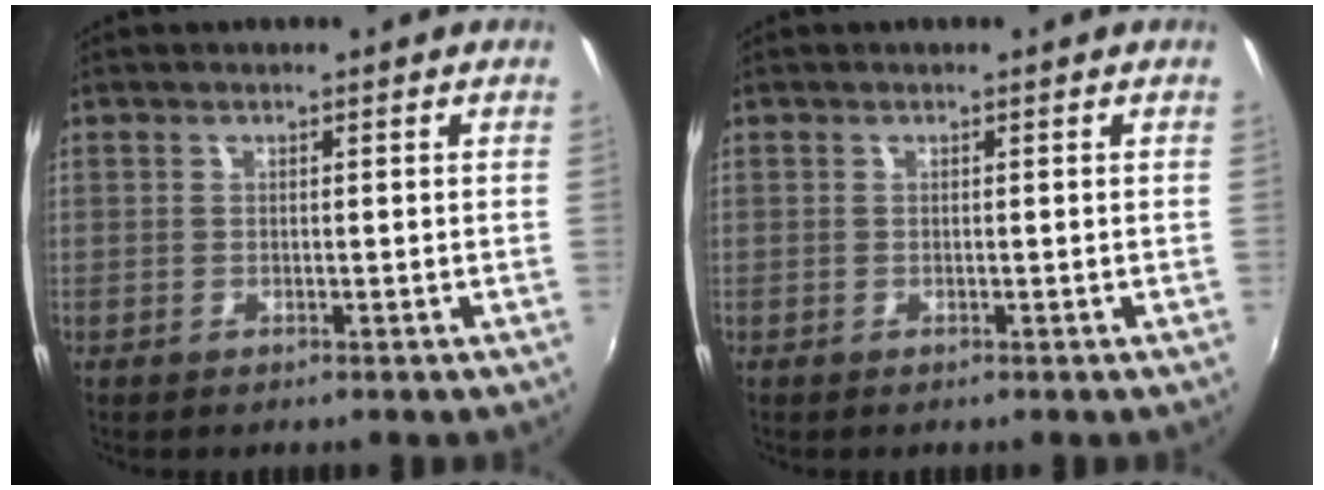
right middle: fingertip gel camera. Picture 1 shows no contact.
{"total": 0.0}